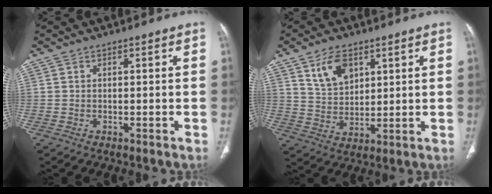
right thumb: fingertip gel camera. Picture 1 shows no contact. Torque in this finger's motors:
{"motor_torque": [-0.63, 0.75, 0.10, -0.02, 0.17]}